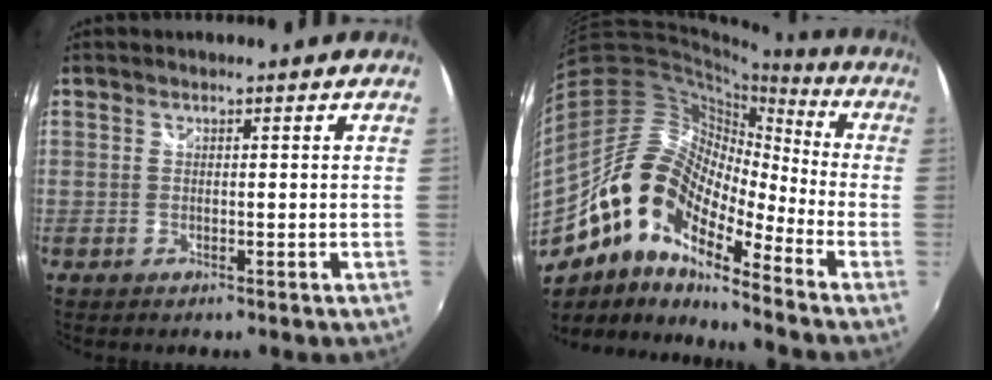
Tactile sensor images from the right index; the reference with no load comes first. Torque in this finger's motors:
{"motor_torque": [0.64, -0.58, 0.96, 0.19]}